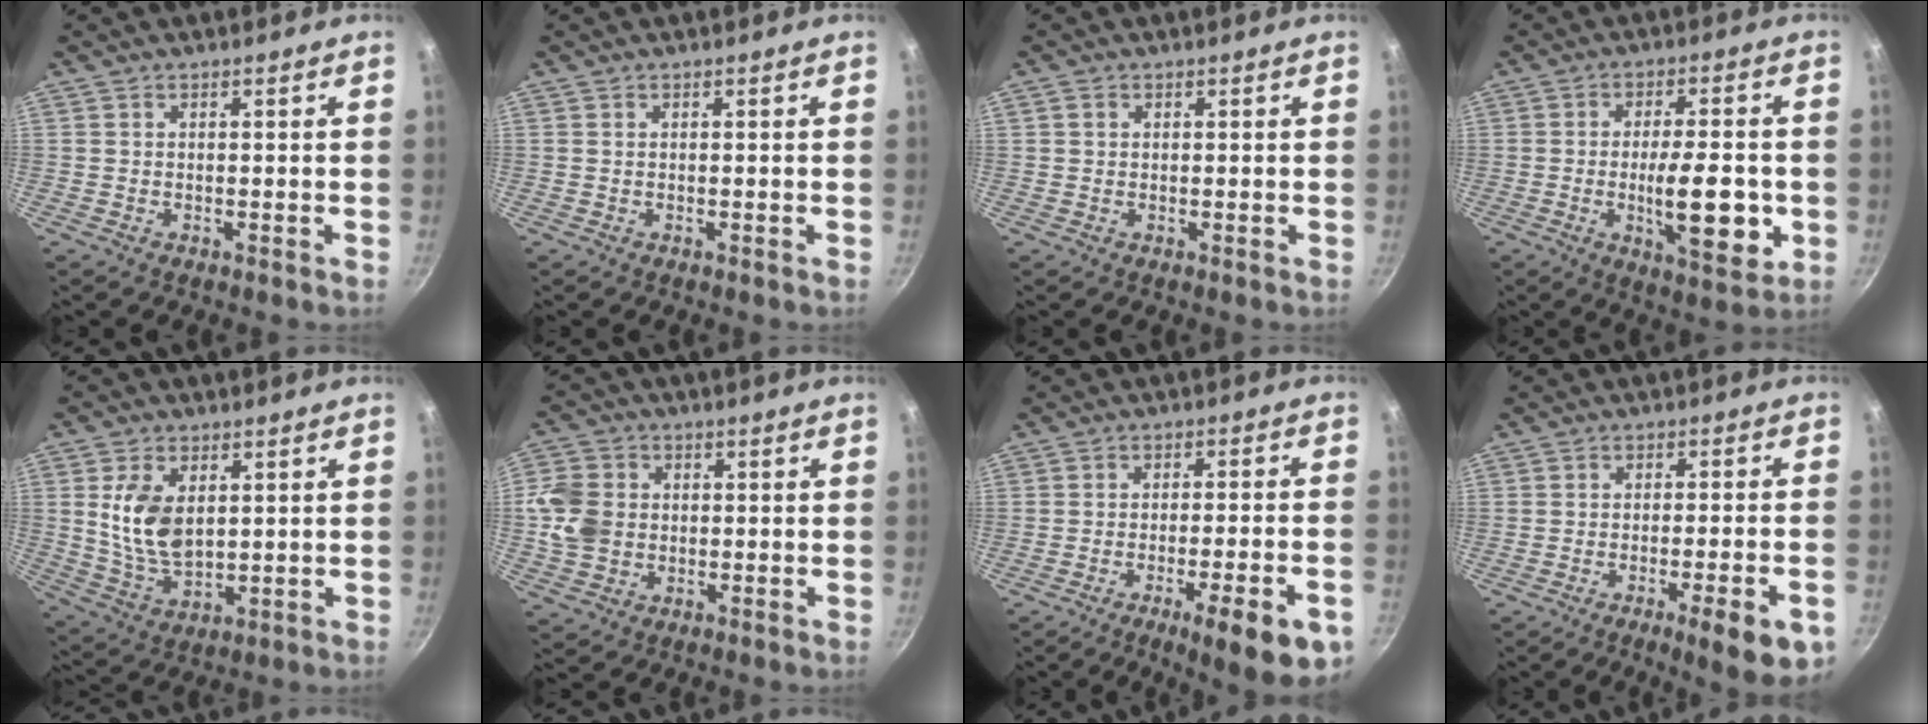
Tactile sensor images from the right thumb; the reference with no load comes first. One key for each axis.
{"total": 0.0}
{"total": 1.0, "fx": 0.3, "fy": 0.9, "fz": 0.3, "tx": -0.005, "ty": 0.003, "tz": 0.003}
{"total": 13.3, "fx": -2.4, "fy": 4.7, "fz": 12.3, "tx": -0.169, "ty": 0.000, "tz": -0.031}
{"total": 10.8, "fx": 2.3, "fy": 6.6, "fz": 8.2, "tx": -0.147, "ty": -0.021, "tz": 0.054}
{"total": 8.5, "fx": 0.0, "fy": 7.3, "fz": 4.5, "tx": -0.067, "ty": 0.003, "tz": -0.010}
{"total": 12.9, "fx": -6.2, "fy": 2.5, "fz": 11.0, "tx": -0.139, "ty": 0.022, "tz": -0.081}
{"total": 10.6, "fx": -4.9, "fy": 2.1, "fz": 9.1, "tx": -0.109, "ty": 0.016, "tz": -0.062}